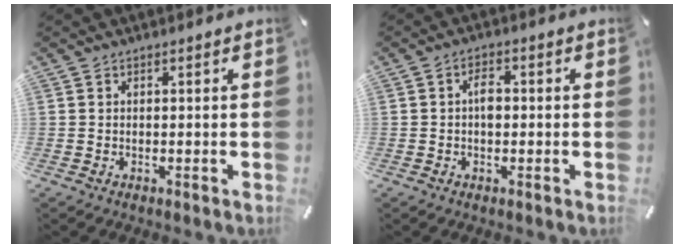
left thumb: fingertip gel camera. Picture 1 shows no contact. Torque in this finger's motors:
{"motor_torque": [0.65, 0.58, 0.43, -0.09, 0.00]}